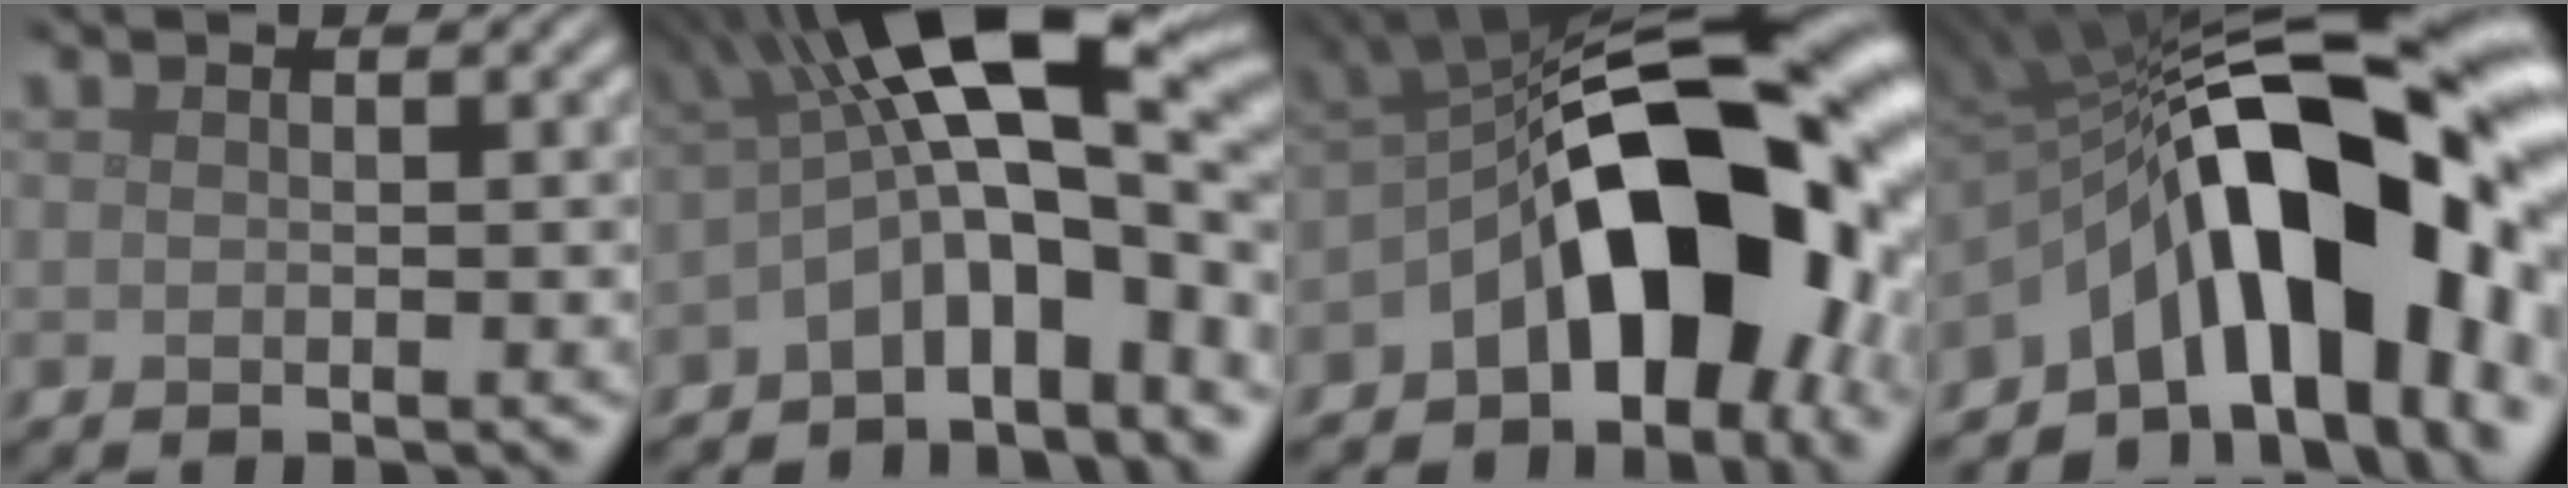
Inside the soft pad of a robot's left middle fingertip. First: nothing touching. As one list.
[{"total": 13.3, "force": [-1.4, 5.1, 12.2], "torque": [-0.162, 0.022, -0.034]}, {"total": 14.7, "force": [-4.0, 7.8, 11.9], "torque": [-0.137, 0.016, -0.080]}, {"total": 18.1, "force": [-4.0, 8.4, 15.5], "torque": [-0.204, 0.043, -0.081]}]